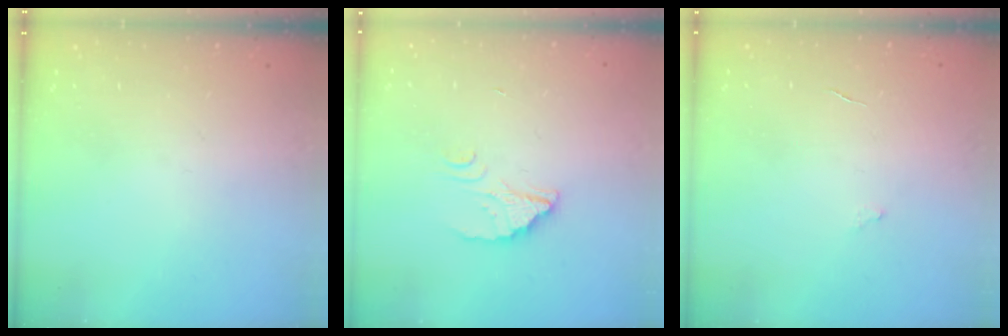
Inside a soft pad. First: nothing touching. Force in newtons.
{"total": 2.6, "press": 2.6, "slide": 0.1}
{"total": 2.6, "press": 2.6, "slide": 0.2}